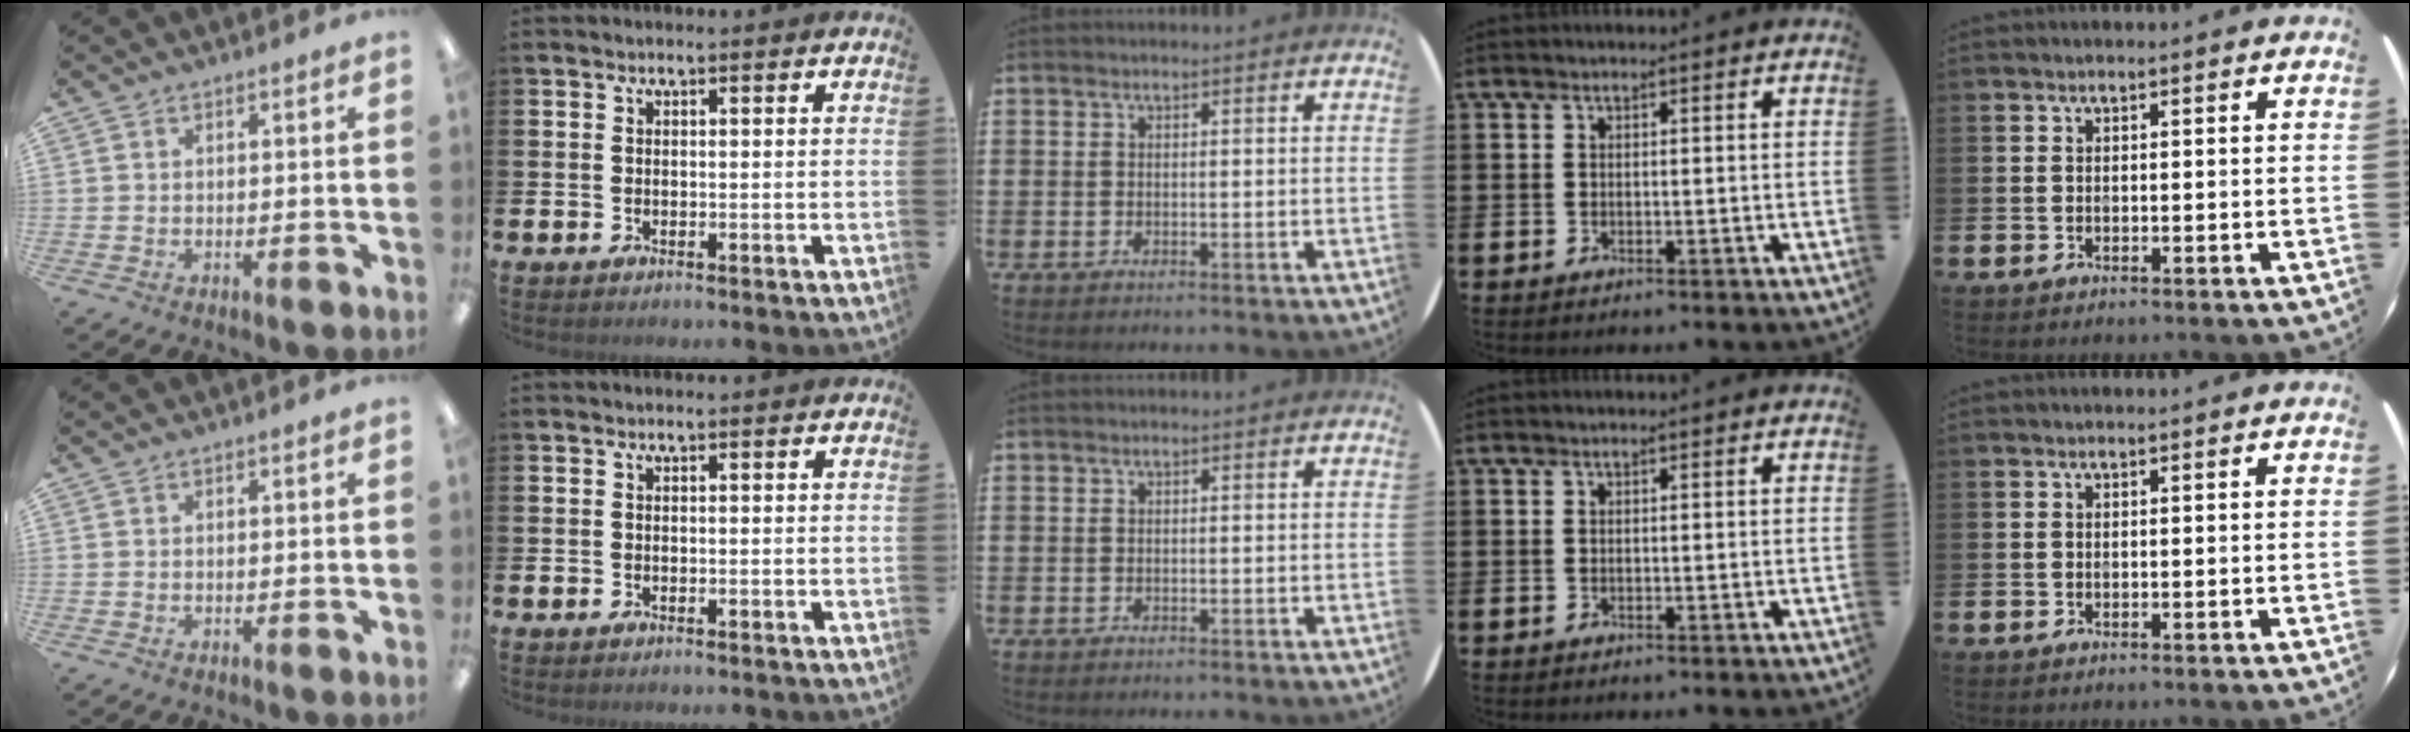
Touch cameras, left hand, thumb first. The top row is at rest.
{}